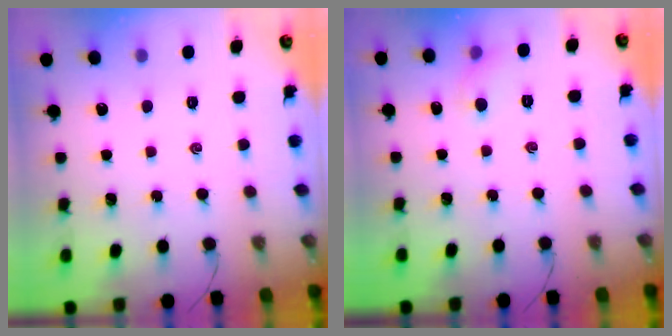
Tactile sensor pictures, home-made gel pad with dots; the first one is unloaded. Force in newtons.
{"total": 4.4, "press": 4.2, "slide": 1.2}